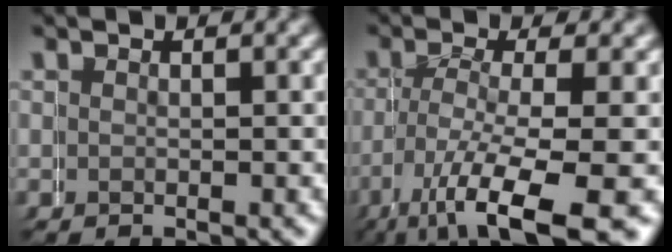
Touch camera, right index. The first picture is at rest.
{"total": 5.5, "force": [-3.1, 2.0, 4.1], "torque": [-0.089, -0.025, -0.031]}